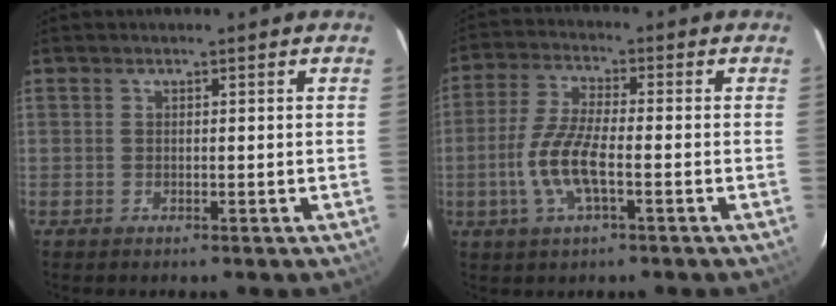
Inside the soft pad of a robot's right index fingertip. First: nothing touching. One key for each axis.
{"total": 9.3, "fx": -2.7, "fy": 2.4, "fz": 8.5, "tx": -0.185, "ty": -0.001, "tz": -0.056}